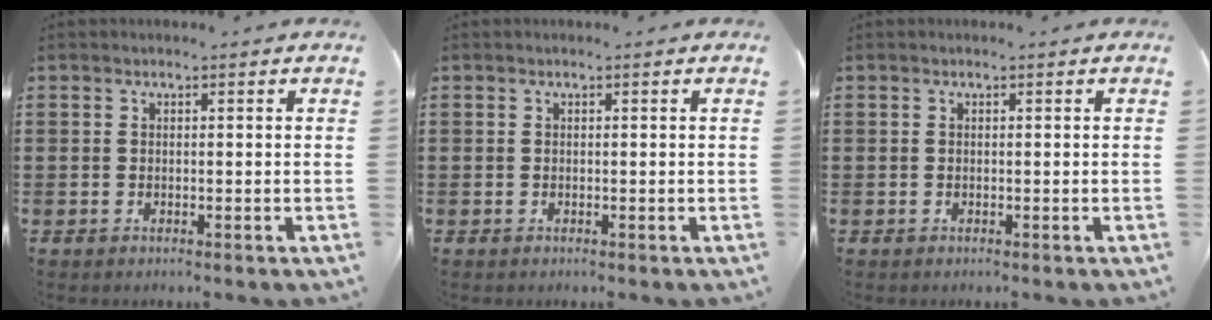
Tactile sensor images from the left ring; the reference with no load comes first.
{"total": 0.0}
{"total": 0.0}